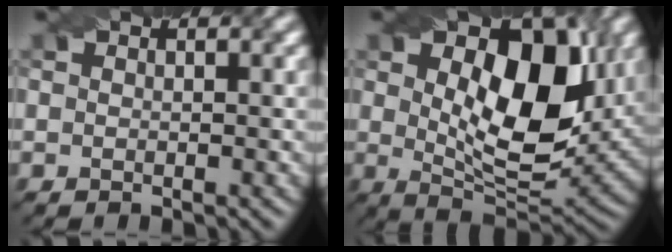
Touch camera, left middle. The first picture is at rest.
{"total": 11.5, "force": [2.4, 5.9, 9.5], "torque": [-0.147, 0.002, 0.040]}